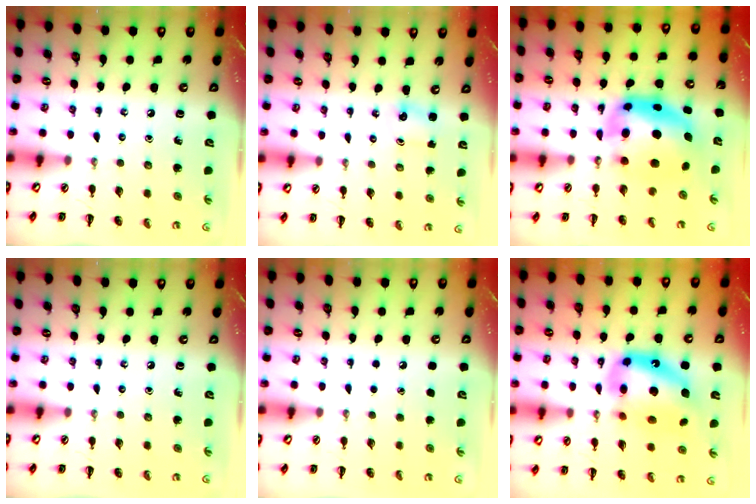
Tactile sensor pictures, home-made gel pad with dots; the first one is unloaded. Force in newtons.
{"total": 1.2, "press": 1.2, "slide": 0.2}
{"total": 8.3, "press": 8.1, "slide": 1.9}
{"total": 0.0}
{"total": 1.9, "press": 1.9, "slide": 0.2}
{"total": 16.1, "press": 15.6, "slide": 4.2}